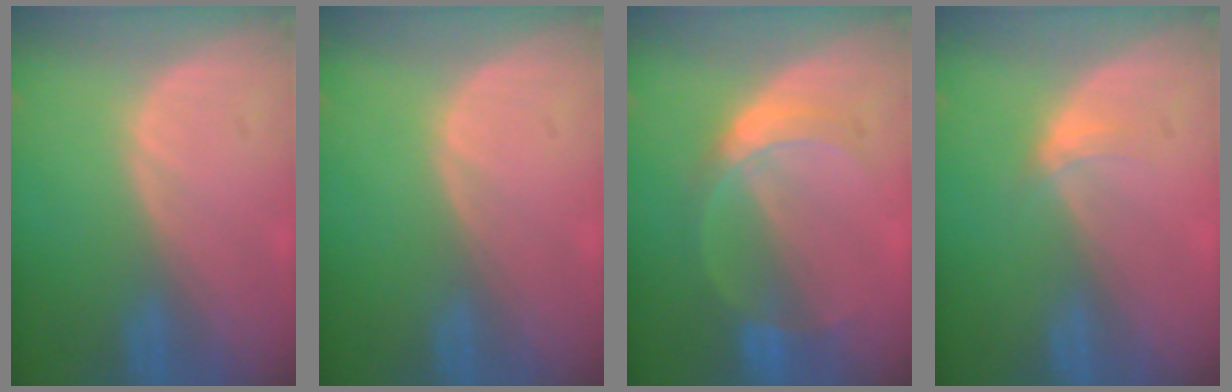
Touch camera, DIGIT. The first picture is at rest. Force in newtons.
{"total": 0.0}
{"total": 5.0, "press": 4.9, "slide": 0.2}
{"total": 1.9, "press": 1.5, "slide": 1.1}